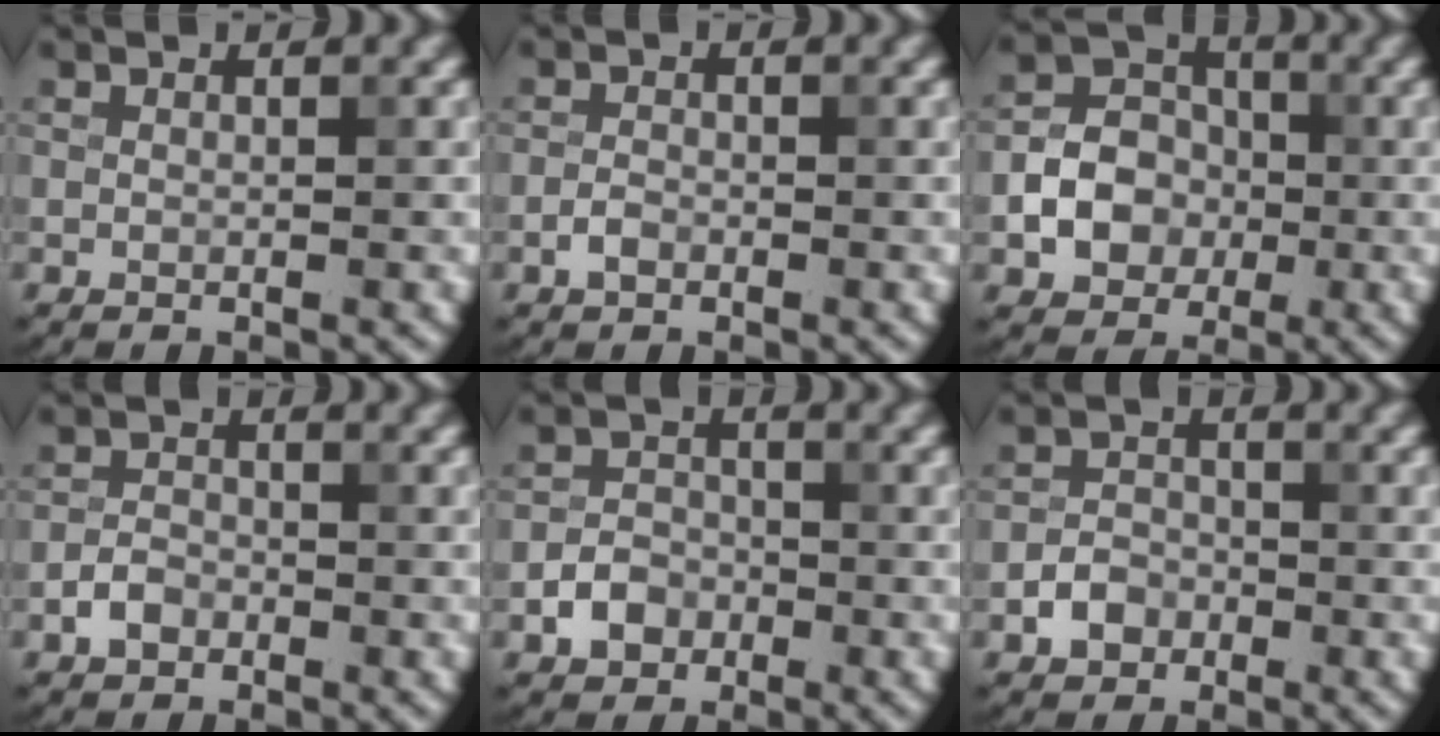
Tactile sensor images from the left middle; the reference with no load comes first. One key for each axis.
{"total": 1.3, "fx": -0.7, "fy": 0.8, "fz": 0.7, "tx": -0.013, "ty": 0.001, "tz": -0.017}
{"total": 5.0, "fx": -1.2, "fy": 4.1, "fz": 2.5, "tx": -0.040, "ty": 0.003, "tz": -0.026}
{"total": 2.0, "fx": -1.1, "fy": 1.4, "fz": 0.9, "tx": -0.014, "ty": 0.004, "tz": -0.024}
{"total": 2.8, "fx": -1.3, "fy": 2.2, "fz": 1.2, "tx": -0.014, "ty": 0.004, "tz": -0.027}
{"total": 2.4, "fx": -1.2, "fy": 1.9, "fz": 1.0, "tx": -0.012, "ty": 0.003, "tz": -0.026}